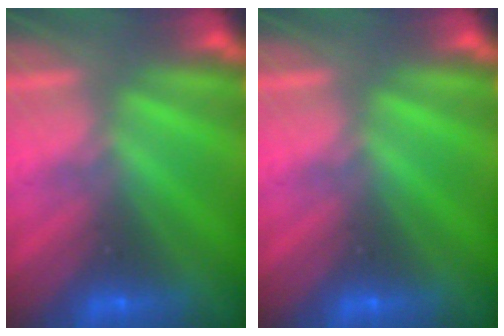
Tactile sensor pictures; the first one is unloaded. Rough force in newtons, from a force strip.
{"total": 0.0}